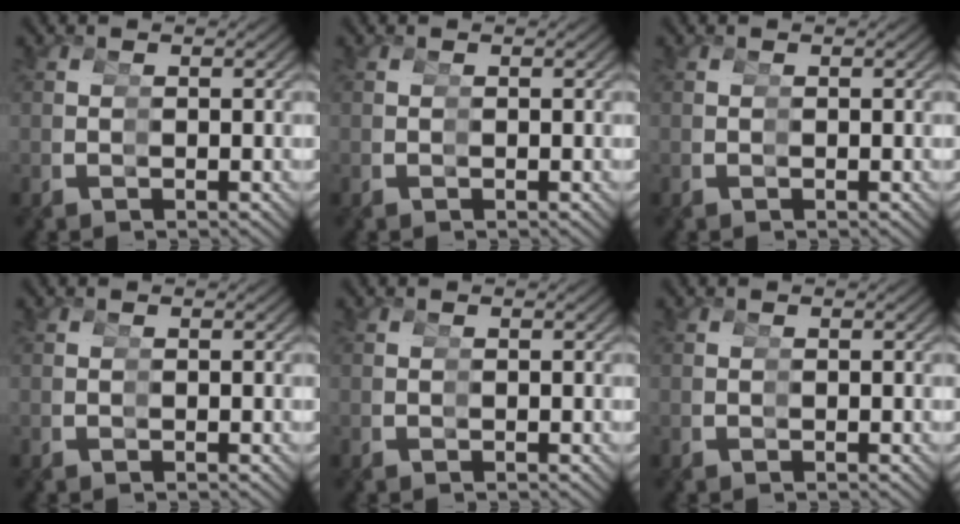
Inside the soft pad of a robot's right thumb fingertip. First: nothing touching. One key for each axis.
{"total": 0.0}
{"total": 0.0}
{"total": 0.0}
{"total": 0.0}
{"total": 0.0}